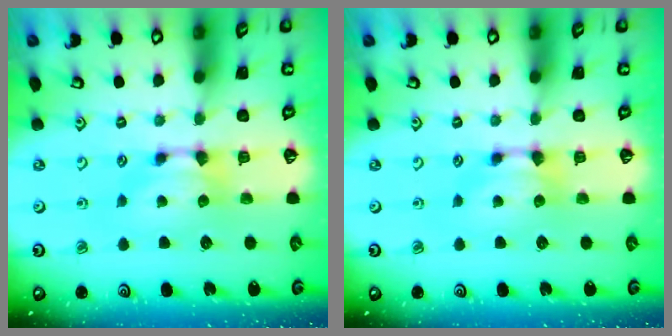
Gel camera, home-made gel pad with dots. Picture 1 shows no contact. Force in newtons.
{"total": 0.0}